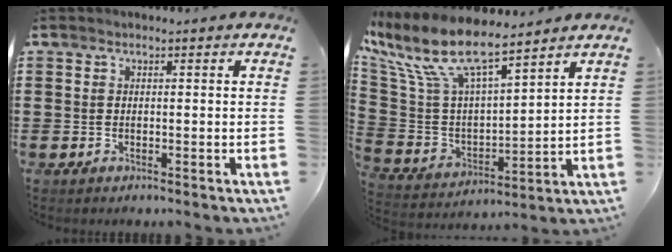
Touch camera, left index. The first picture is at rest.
{"total": 11.5, "force": [8.3, 3.0, 7.3], "torque": [-0.184, -0.049, 0.142]}